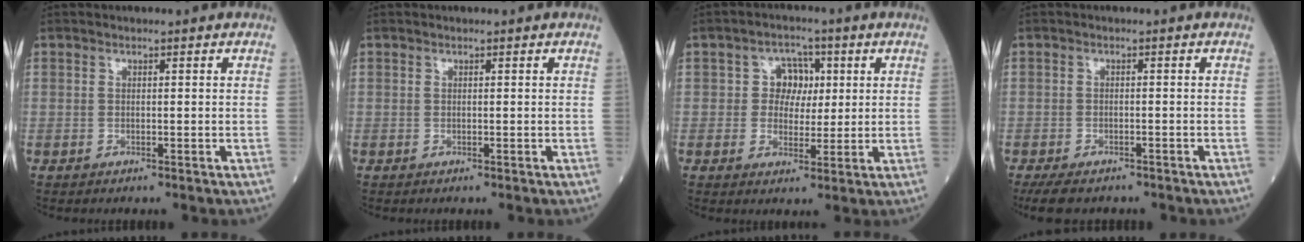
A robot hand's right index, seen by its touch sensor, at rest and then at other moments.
{"total": 0.0}
{"total": 4.9, "force": [1.0, 4.1, 2.5], "torque": [-0.031, 0.013, 0.016]}
{"total": 5.8, "force": [-4.6, 2.5, 2.6], "torque": [-0.040, -0.008, -0.068]}